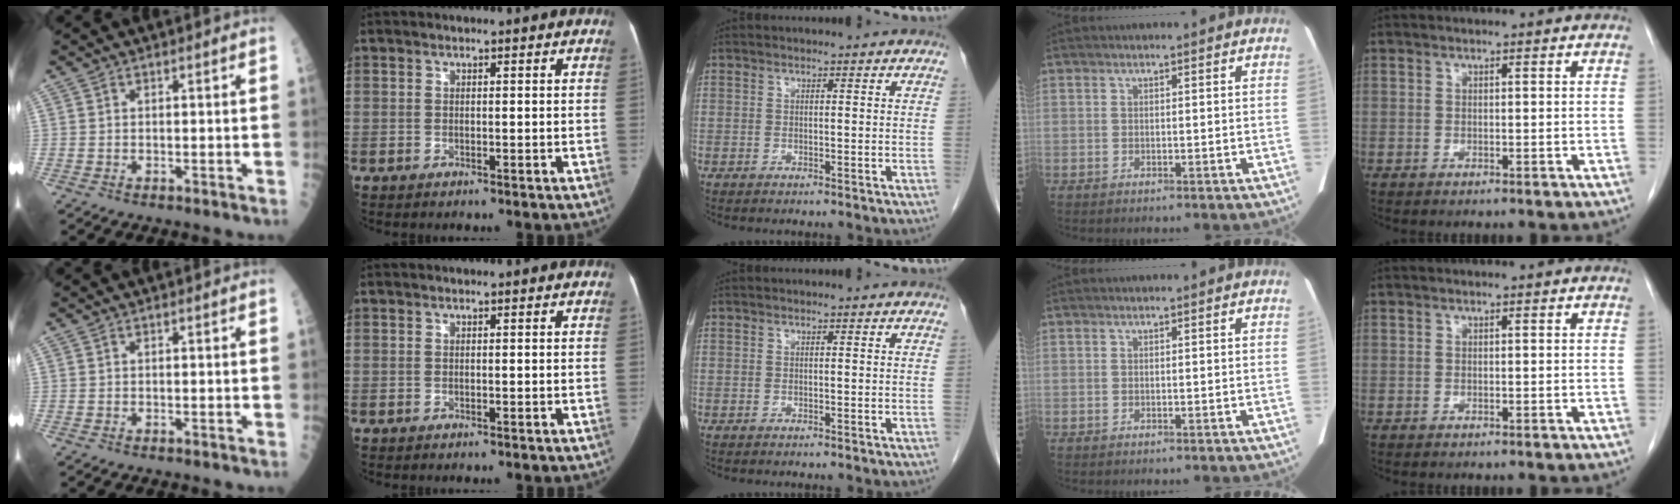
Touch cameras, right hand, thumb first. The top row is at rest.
{}